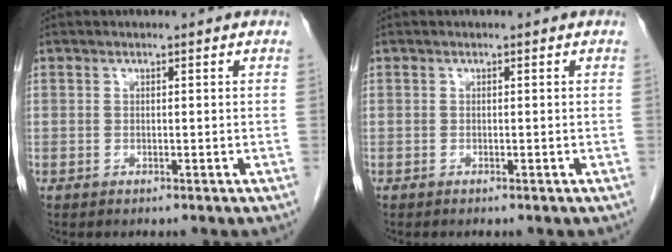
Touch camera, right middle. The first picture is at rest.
{"total": 0.0}